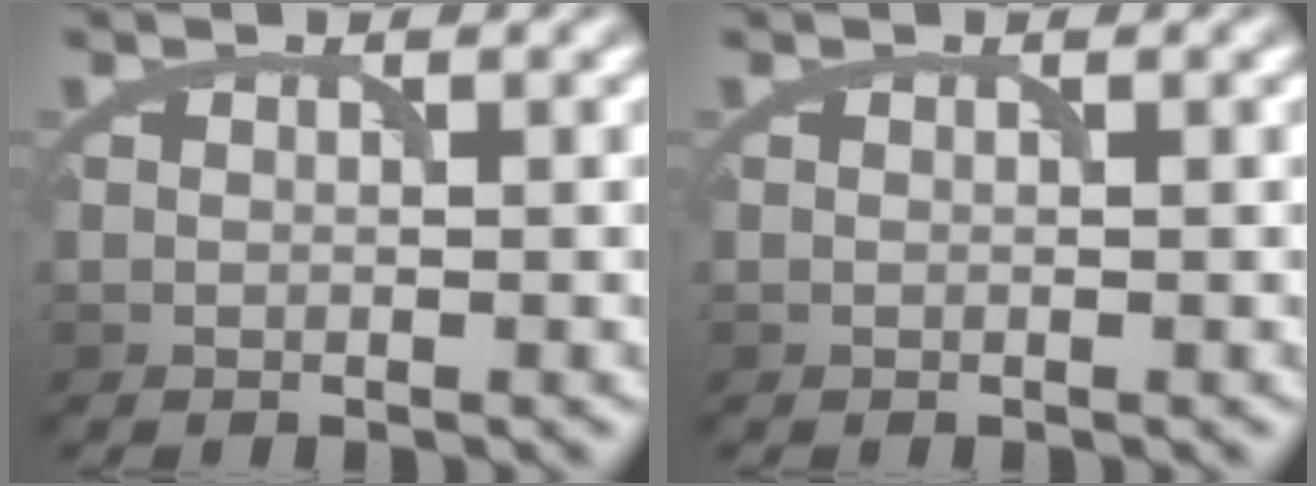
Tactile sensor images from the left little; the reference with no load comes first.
{"total": 0.0}